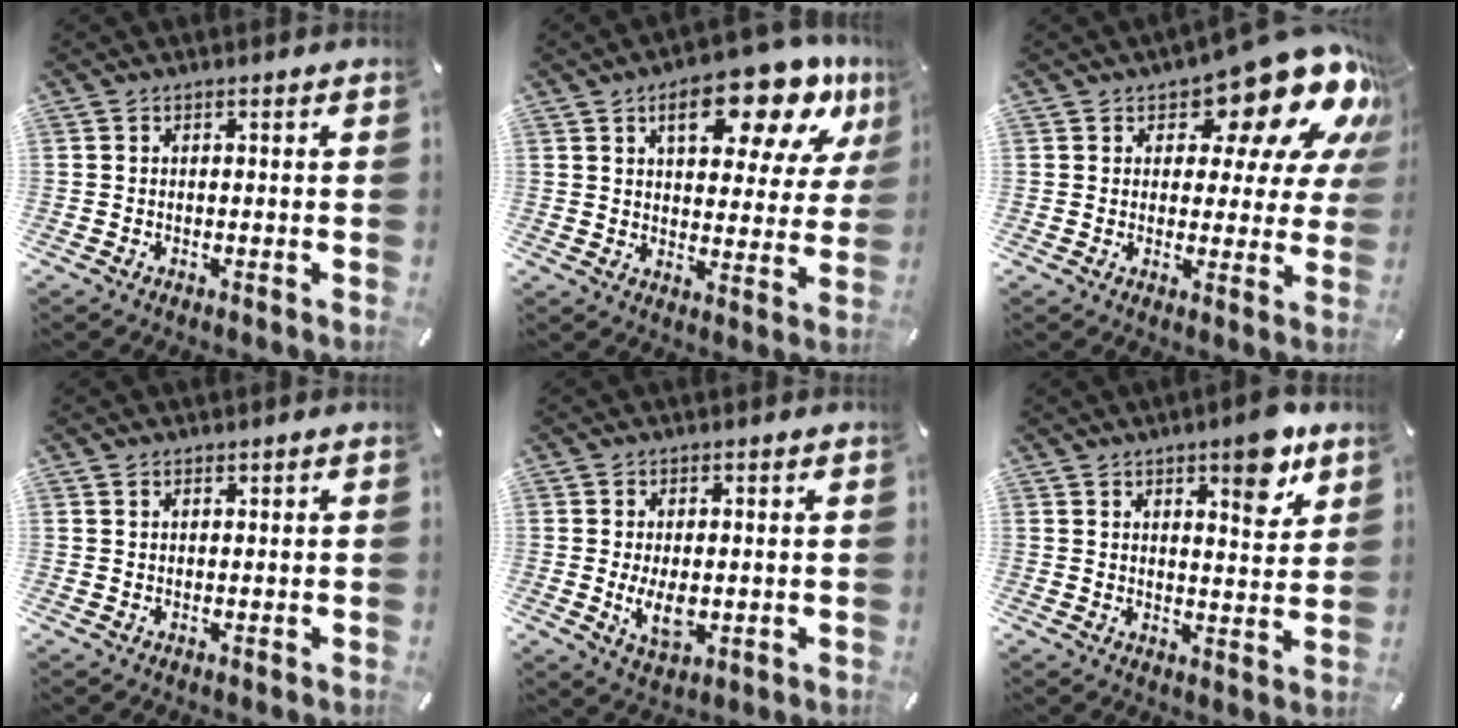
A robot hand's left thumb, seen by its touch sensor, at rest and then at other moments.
{"total": 17.8, "force": [10.3, 7.8, 12.3], "torque": [-0.165, -0.051, 0.164]}
{"total": 17.2, "force": [11.1, 7.7, 10.7], "torque": [-0.147, -0.079, 0.184]}
{"total": 1.0, "force": [0.8, 0.6, 0.2], "torque": [-0.005, 0.000, 0.015]}
{"total": 6.0, "force": [-0.2, 3.4, 4.8], "torque": [-0.098, -0.010, -0.009]}
{"total": 8.9, "force": [5.7, 3.2, 6.1], "torque": [-0.069, -0.035, 0.088]}